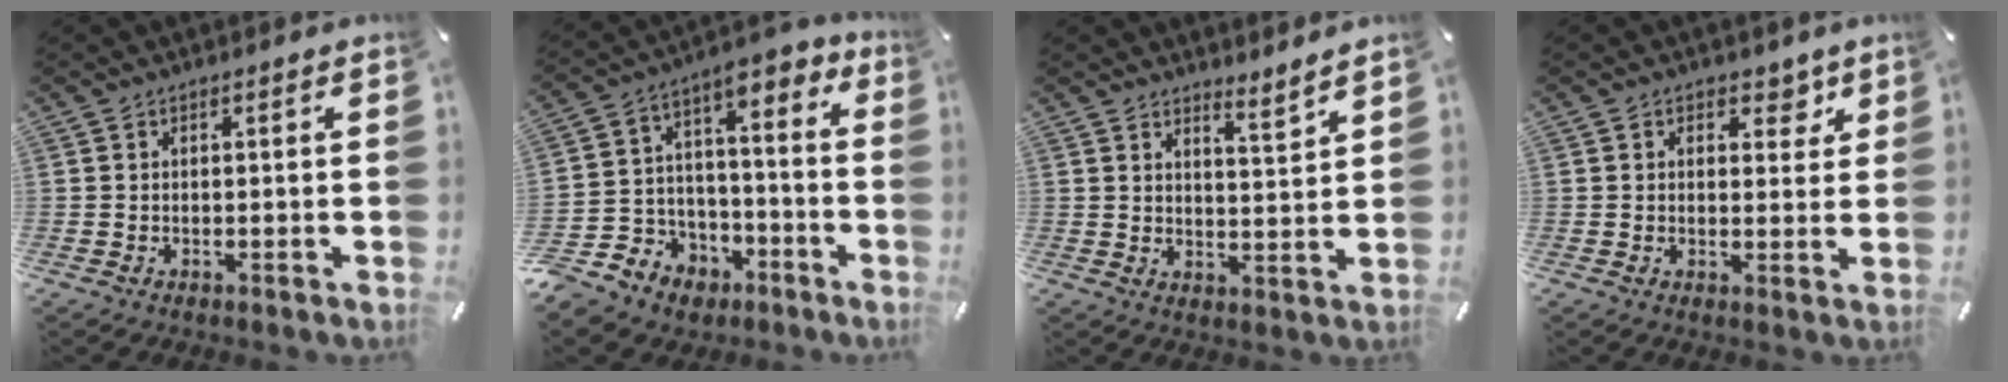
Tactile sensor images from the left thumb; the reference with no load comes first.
{"total": 9.4, "force": [-2.7, 9.0, 1.0], "torque": [-0.036, 0.003, -0.040]}
{"total": 4.3, "force": [4.2, -0.1, 0.7], "torque": [-0.009, -0.039, 0.073]}
{"total": 4.1, "force": [1.9, 3.1, 1.9], "torque": [-0.006, -0.009, 0.025]}